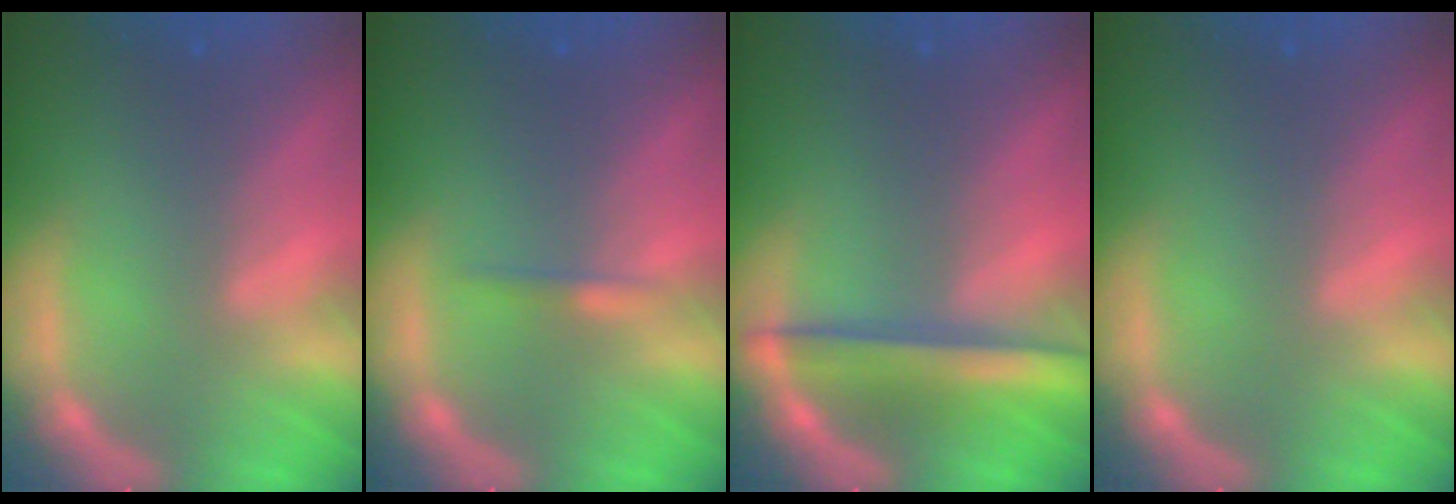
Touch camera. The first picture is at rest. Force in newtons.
{"total": 0.9}
{"total": 5.0}
{"total": 0.0}